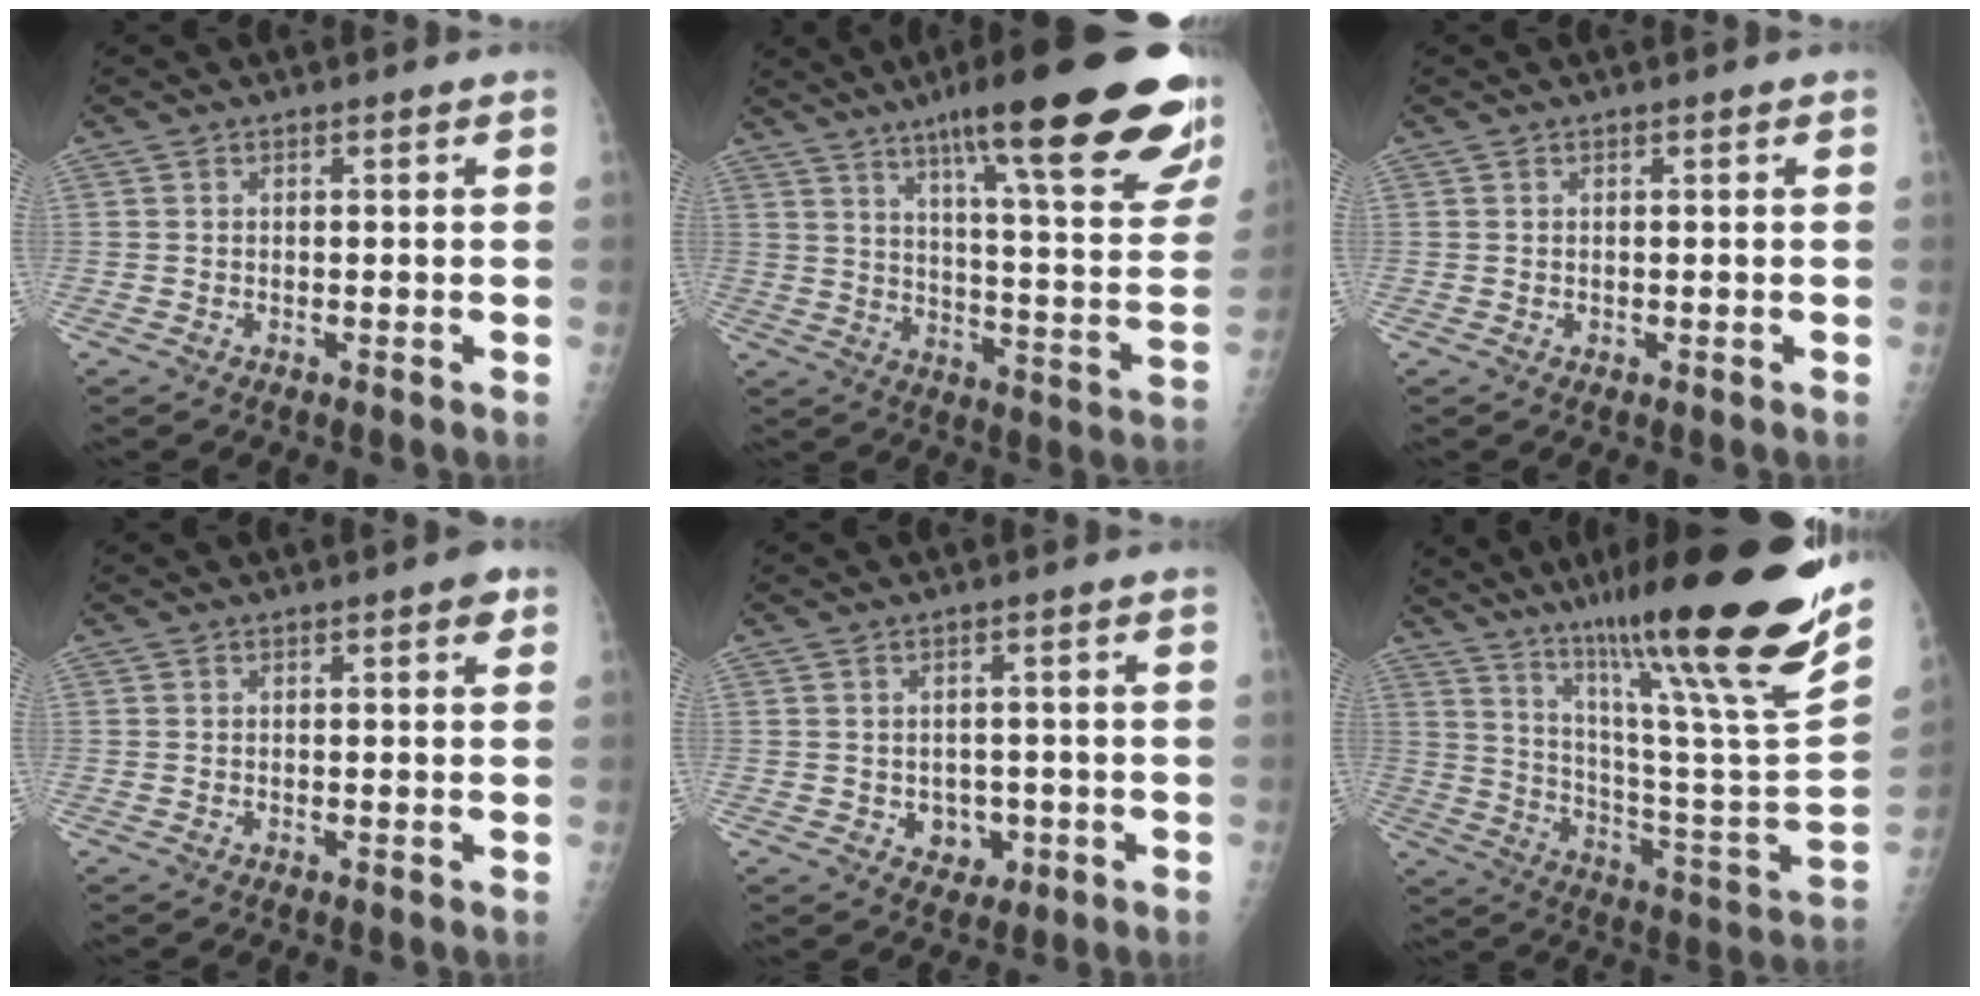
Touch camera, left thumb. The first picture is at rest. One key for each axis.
{"total": 30.5, "fx": 19.9, "fy": 5.1, "fz": 22.6, "tx": -0.269, "ty": -0.065, "tz": 0.276}
{"total": 0.0}
{"total": 1.8, "fx": 0.9, "fy": 0.6, "fz": 1.4, "tx": -0.015, "ty": 0.000, "tz": 0.008}
{"total": 4.3, "fx": -0.9, "fy": 3.6, "fz": 2.0, "tx": -0.006, "ty": 0.004, "tz": -0.004}
{"total": 32.8, "fx": 22.2, "fy": 2.9, "fz": 24.0, "tx": -0.343, "ty": -0.097, "tz": 0.344}